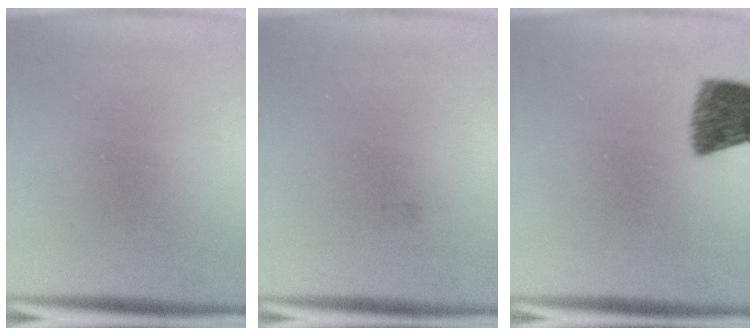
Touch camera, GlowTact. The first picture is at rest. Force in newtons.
{"total": 0.7}
{"total": 7.9}